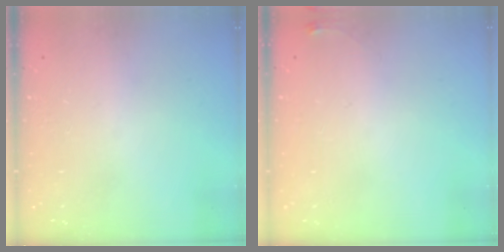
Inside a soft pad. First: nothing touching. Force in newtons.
{"total": 3.4, "press": 3.4, "slide": 0.5}